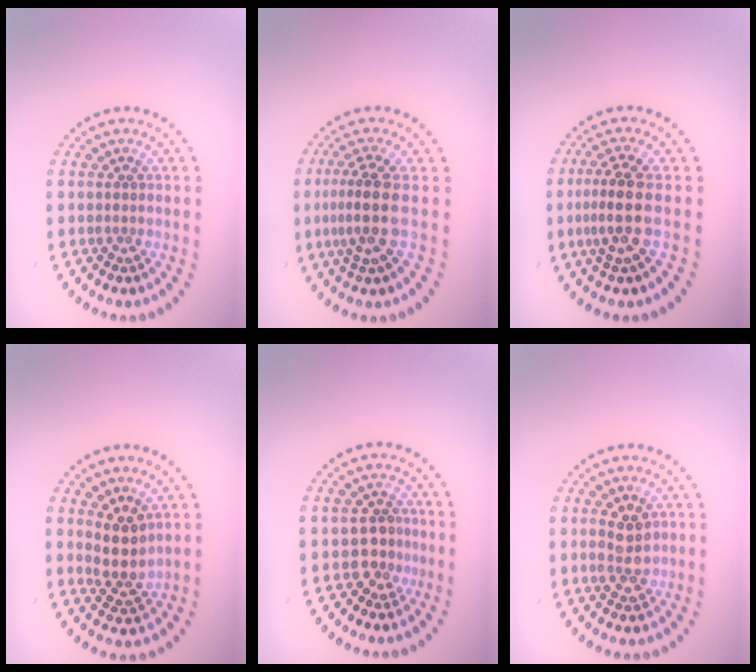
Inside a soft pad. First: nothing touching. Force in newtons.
{"total": 3.6, "press": 3.0, "slide": 2.1}
{"total": 3.4, "press": 2.9, "slide": 1.8}
{"total": 2.9, "press": 2.4, "slide": 1.6}
{"total": 2.1, "press": 1.9, "slide": 0.8}
{"total": 2.5, "press": 2.4, "slide": 0.6}